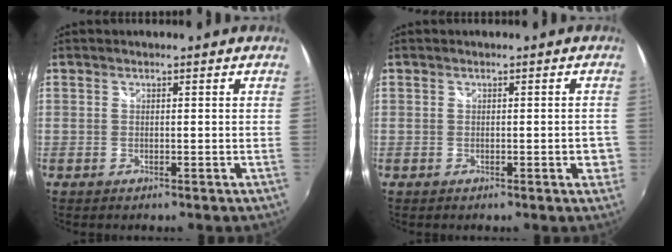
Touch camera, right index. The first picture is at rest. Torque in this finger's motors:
{"motor_torque": [1.50, 0.64, 0.00, 0.02]}